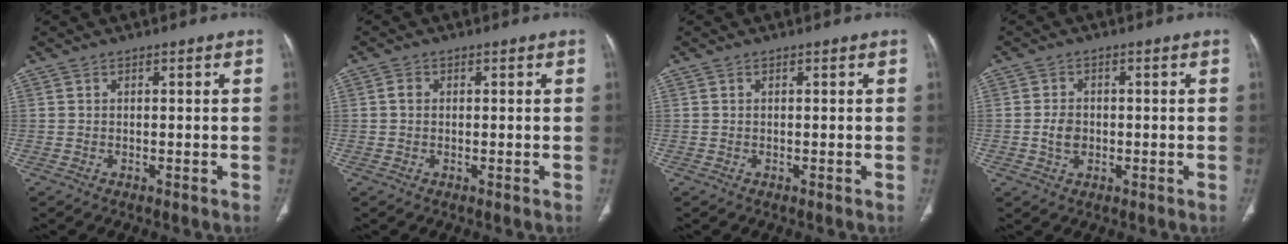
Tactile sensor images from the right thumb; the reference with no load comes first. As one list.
[{"total": 1.3, "force": [0.1, 1.1, 0.8], "torque": [-0.009, 0.002, 0.001]}, {"total": 0.0}, {"total": 3.5, "force": [-0.4, 2.8, 2.1], "torque": [-0.032, 0.006, -0.007]}]